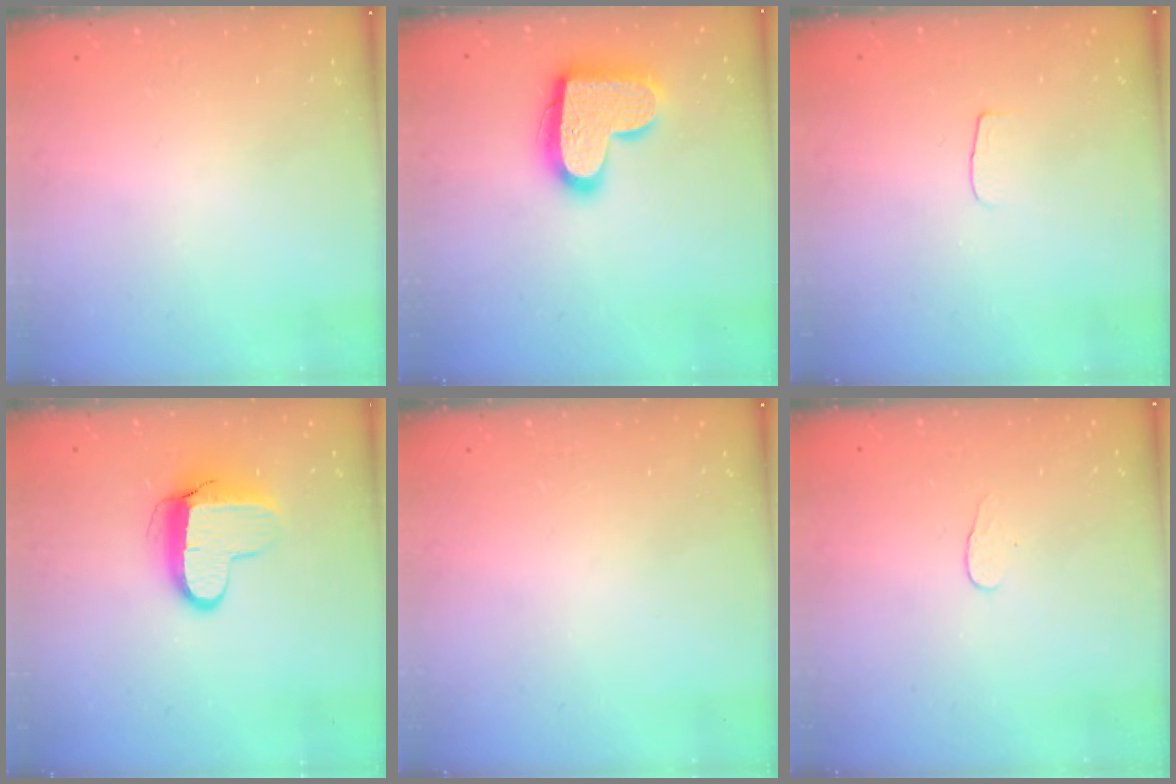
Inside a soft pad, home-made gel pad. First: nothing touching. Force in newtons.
{"total": 18.5, "press": 18.5, "slide": 1.0}
{"total": 3.0, "press": 3.0, "slide": 0.3}
{"total": 9.9, "press": 9.8, "slide": 0.9}
{"total": 0.0}
{"total": 3.1, "press": 3.1, "slide": 0.3}